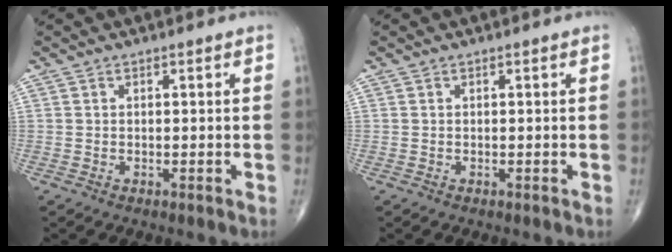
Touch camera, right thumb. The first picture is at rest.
{"total": 0.0}